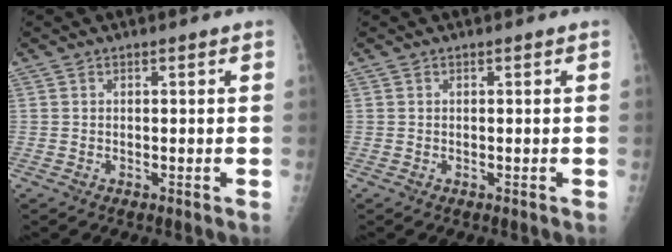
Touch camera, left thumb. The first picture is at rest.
{"total": 0.0}